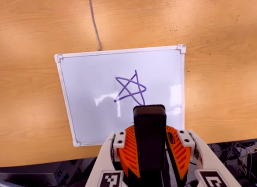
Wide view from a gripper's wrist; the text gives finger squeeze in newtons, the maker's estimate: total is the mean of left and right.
{"total": 8.7, "left": 7.9, "right": 9.4}